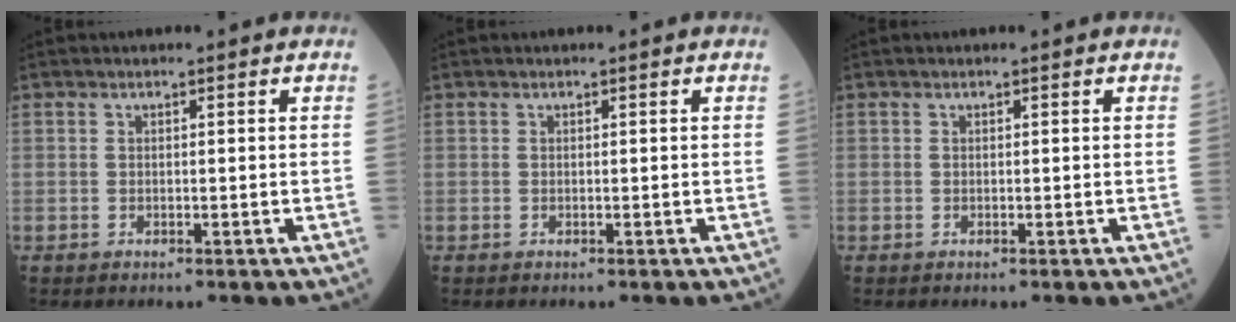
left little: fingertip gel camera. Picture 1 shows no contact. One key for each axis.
{"total": 0.0}
{"total": 0.0}